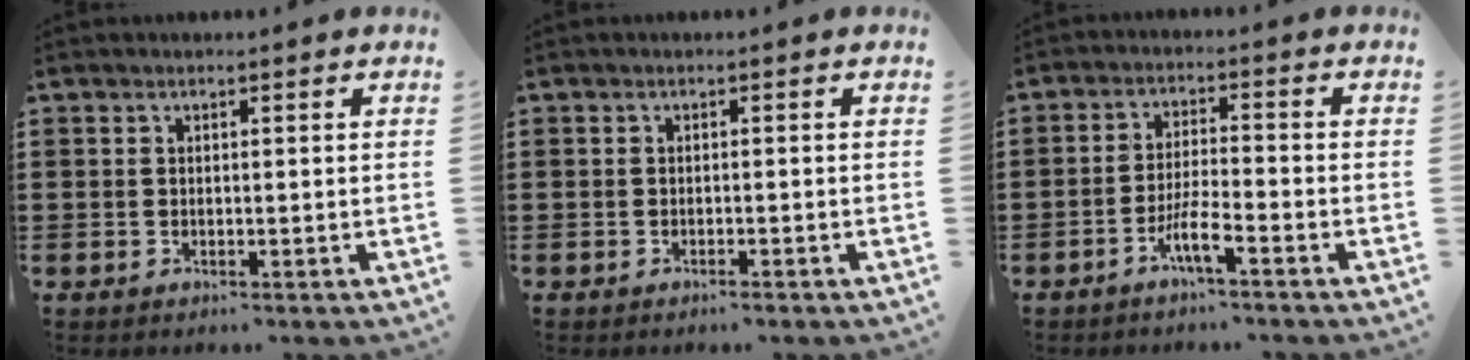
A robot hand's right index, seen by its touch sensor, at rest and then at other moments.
{"total": 0.5, "force": [-0.5, 0.0, 0.3], "torque": [-0.007, -0.003, -0.008]}
{"total": 4.5, "force": [-3.0, 0.3, 3.4], "torque": [-0.079, -0.007, -0.061]}